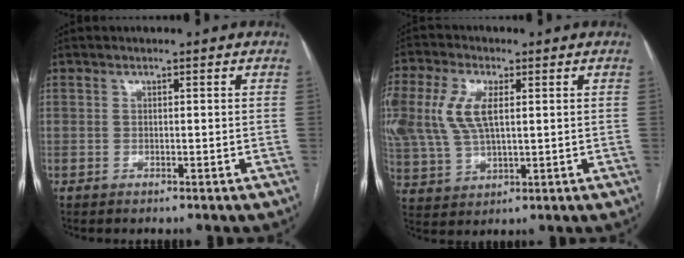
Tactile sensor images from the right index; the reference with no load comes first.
{"total": 13.2, "force": [3.1, 6.8, 10.9], "torque": [-0.268, 0.013, 0.066]}